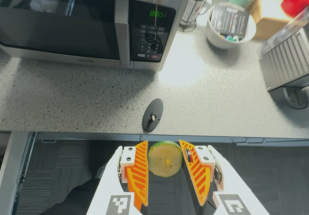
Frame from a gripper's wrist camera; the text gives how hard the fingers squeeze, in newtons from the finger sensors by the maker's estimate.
{"total": 9.4, "left": 9.7, "right": 9.1}